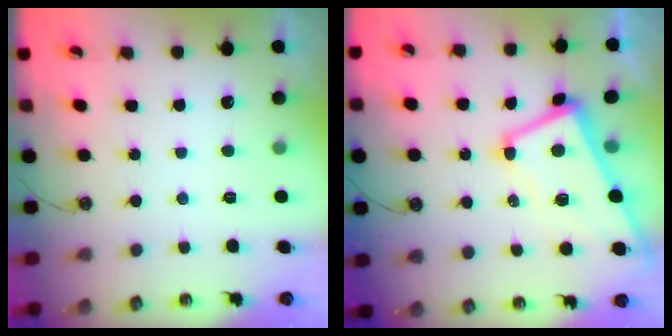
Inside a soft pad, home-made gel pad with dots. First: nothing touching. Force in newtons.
{"total": 2.7, "press": 2.5, "slide": 1.1}